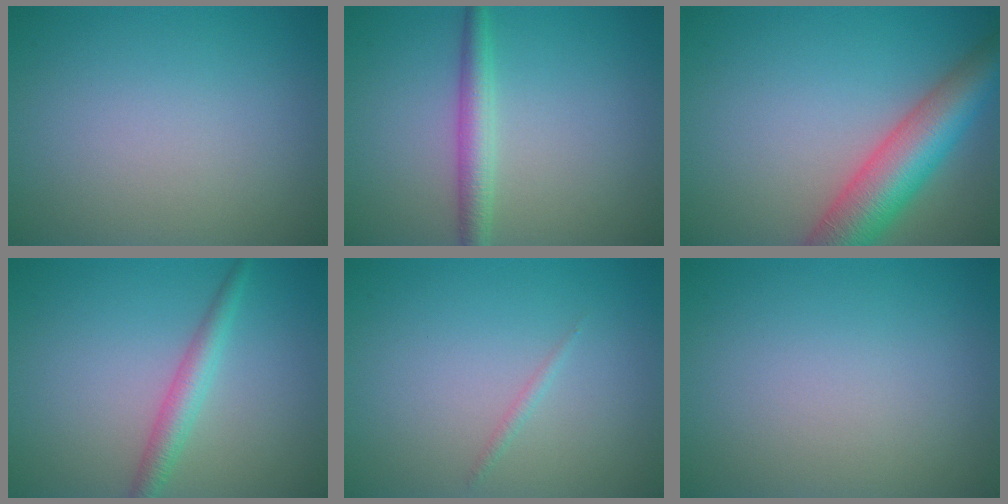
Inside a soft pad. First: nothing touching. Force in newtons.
{"total": 2.7, "press": 2.7, "slide": 0.0}
{"total": 8.0, "press": 8.0, "slide": 0.3}
{"total": 2.5, "press": 2.5, "slide": 0.1}
{"total": 0.6, "press": 0.6, "slide": 0.0}
{"total": 0.0}